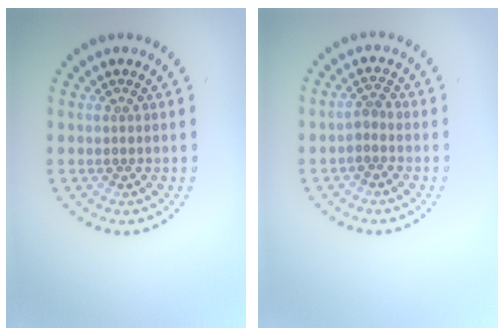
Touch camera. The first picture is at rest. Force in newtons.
{"total": 1.5, "press": 1.1, "slide": 0.9}